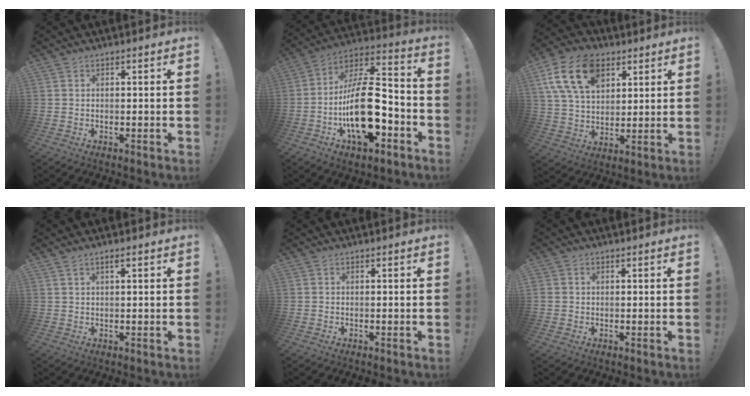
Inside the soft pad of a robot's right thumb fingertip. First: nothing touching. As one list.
[{"total": 22.8, "force": [-6.3, 11.0, 19.0], "torque": [-0.345, 0.038, -0.094]}, {"total": 18.0, "force": [8.1, 11.9, 10.7], "torque": [-0.201, -0.025, 0.152]}, {"total": 2.0, "force": [1.1, 0.5, 1.6], "torque": [-0.040, 0.003, 0.021]}, {"total": 0.0}, {"total": 1.2, "force": [0.2, 1.1, 0.2], "torque": [-0.009, 0.004, 0.006]}]